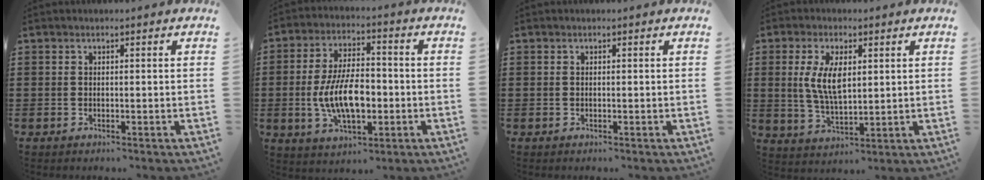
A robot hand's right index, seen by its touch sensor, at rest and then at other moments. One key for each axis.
{"total": 10.1, "fx": -1.8, "fy": 5.0, "fz": 8.6, "tx": -0.166, "ty": -0.003, "tz": -0.038}
{"total": 0.0}
{"total": 7.1, "fx": 1.4, "fy": 3.2, "fz": 6.1, "tx": -0.132, "ty": 0.004, "tz": 0.023}